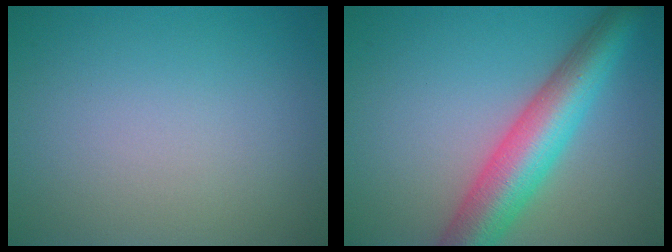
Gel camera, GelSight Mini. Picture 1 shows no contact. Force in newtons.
{"total": 7.7, "press": 7.7, "slide": 0.4}